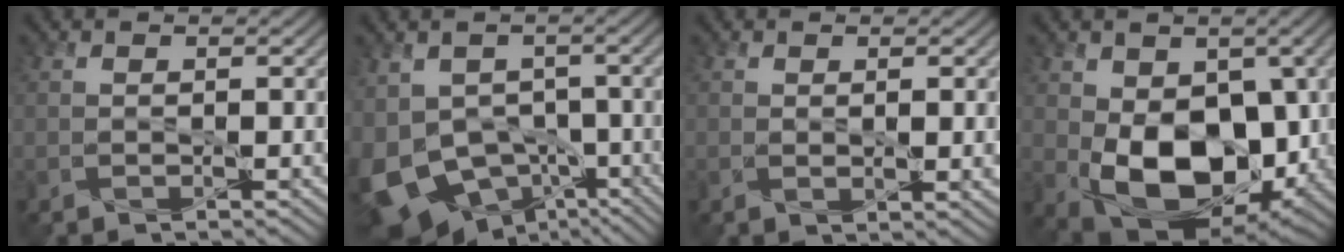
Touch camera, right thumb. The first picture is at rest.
{"total": 13.3, "force": [-4.5, 9.8, 7.7], "torque": [-0.189, -0.028, -0.073]}
{"total": 2.7, "force": [0.2, 0.8, 2.5], "torque": [-0.043, -0.004, 0.007]}
{"total": 12.4, "force": [-1.0, 8.4, 9.1], "torque": [-0.167, -0.033, -0.014]}